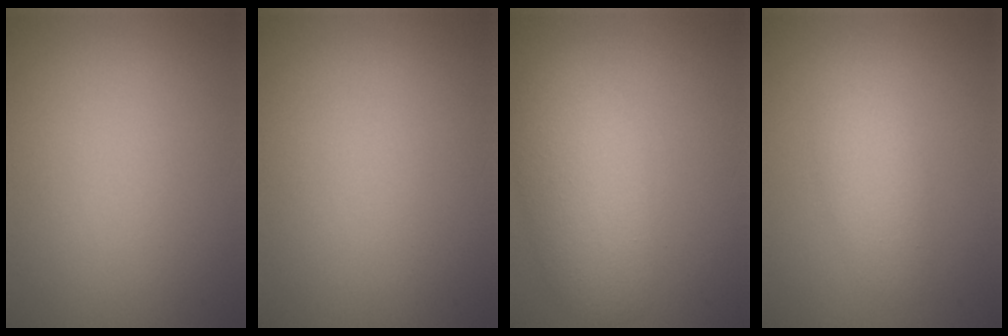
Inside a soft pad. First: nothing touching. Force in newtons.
{"total": 0.0}
{"total": 5.0, "press": 5.0, "slide": 0.3}
{"total": 2.5, "press": 2.5, "slide": 0.1}